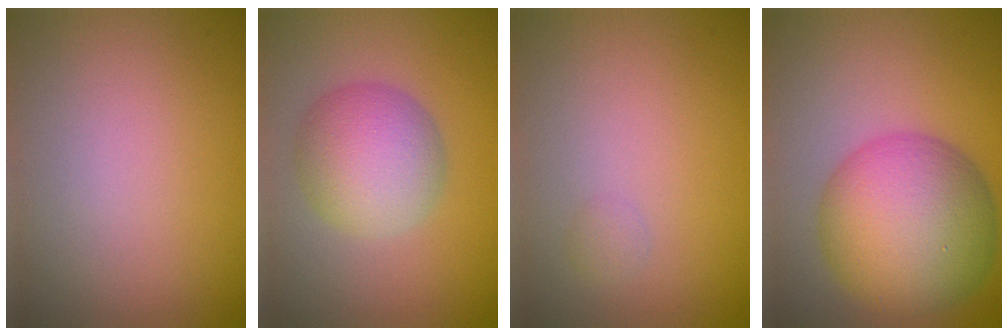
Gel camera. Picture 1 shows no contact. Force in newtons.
{"total": 5.6, "press": 5.6, "slide": 0.3}
{"total": 0.6, "press": 0.6, "slide": 0.0}
{"total": 10.4, "press": 10.4, "slide": 0.2}